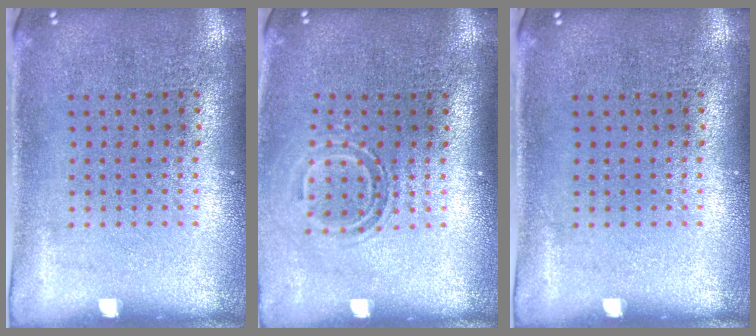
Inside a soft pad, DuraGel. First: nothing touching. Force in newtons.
{"total": 1.6, "press": 1.0, "slide": 1.2}
{"total": 0.0}